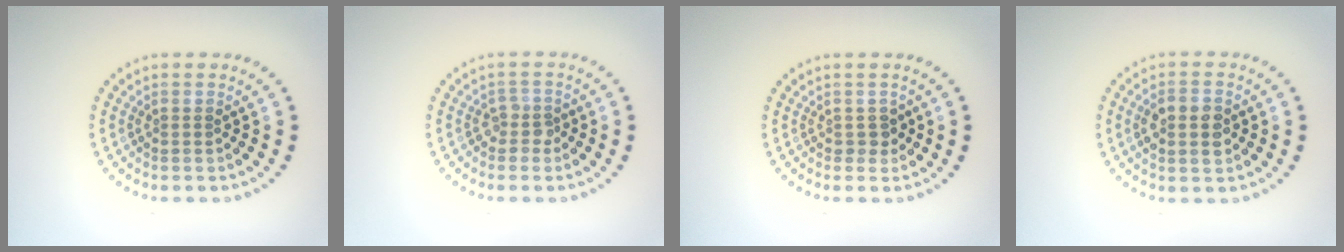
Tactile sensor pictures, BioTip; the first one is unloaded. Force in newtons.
{"total": 1.4, "press": 1.2, "slide": 0.8}
{"total": 1.2, "press": 1.0, "slide": 0.5}
{"total": 3.4, "press": 3.4, "slide": 0.1}